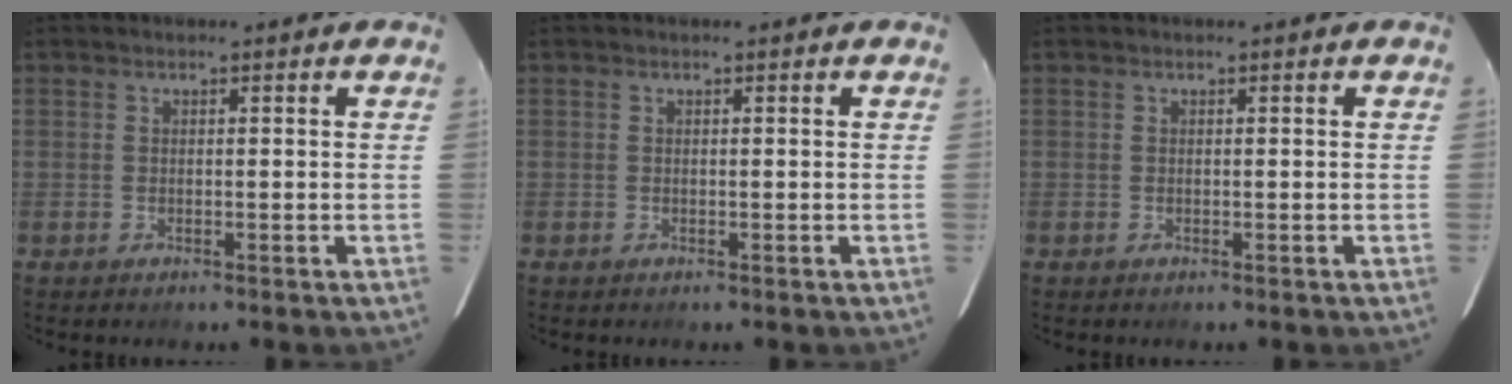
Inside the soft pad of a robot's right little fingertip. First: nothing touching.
{"total": 0.0}
{"total": 0.0}